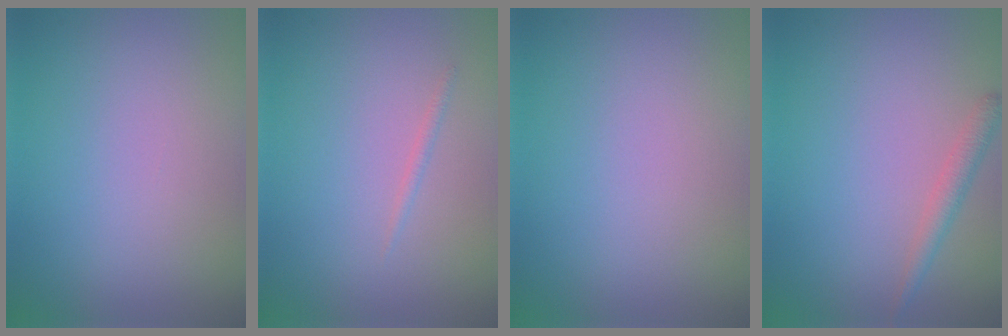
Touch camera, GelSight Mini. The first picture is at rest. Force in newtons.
{"total": 0.5, "press": 0.5, "slide": 0.0}
{"total": 0.0}
{"total": 1.7, "press": 1.7, "slide": 0.1}